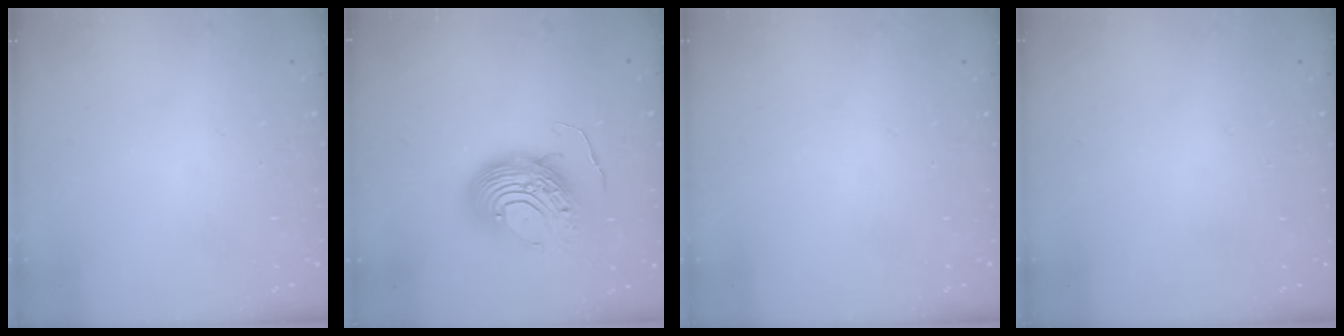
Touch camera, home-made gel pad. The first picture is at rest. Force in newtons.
{"total": 12.5, "press": 12.4, "slide": 1.3}
{"total": 0.0}
{"total": 0.0}